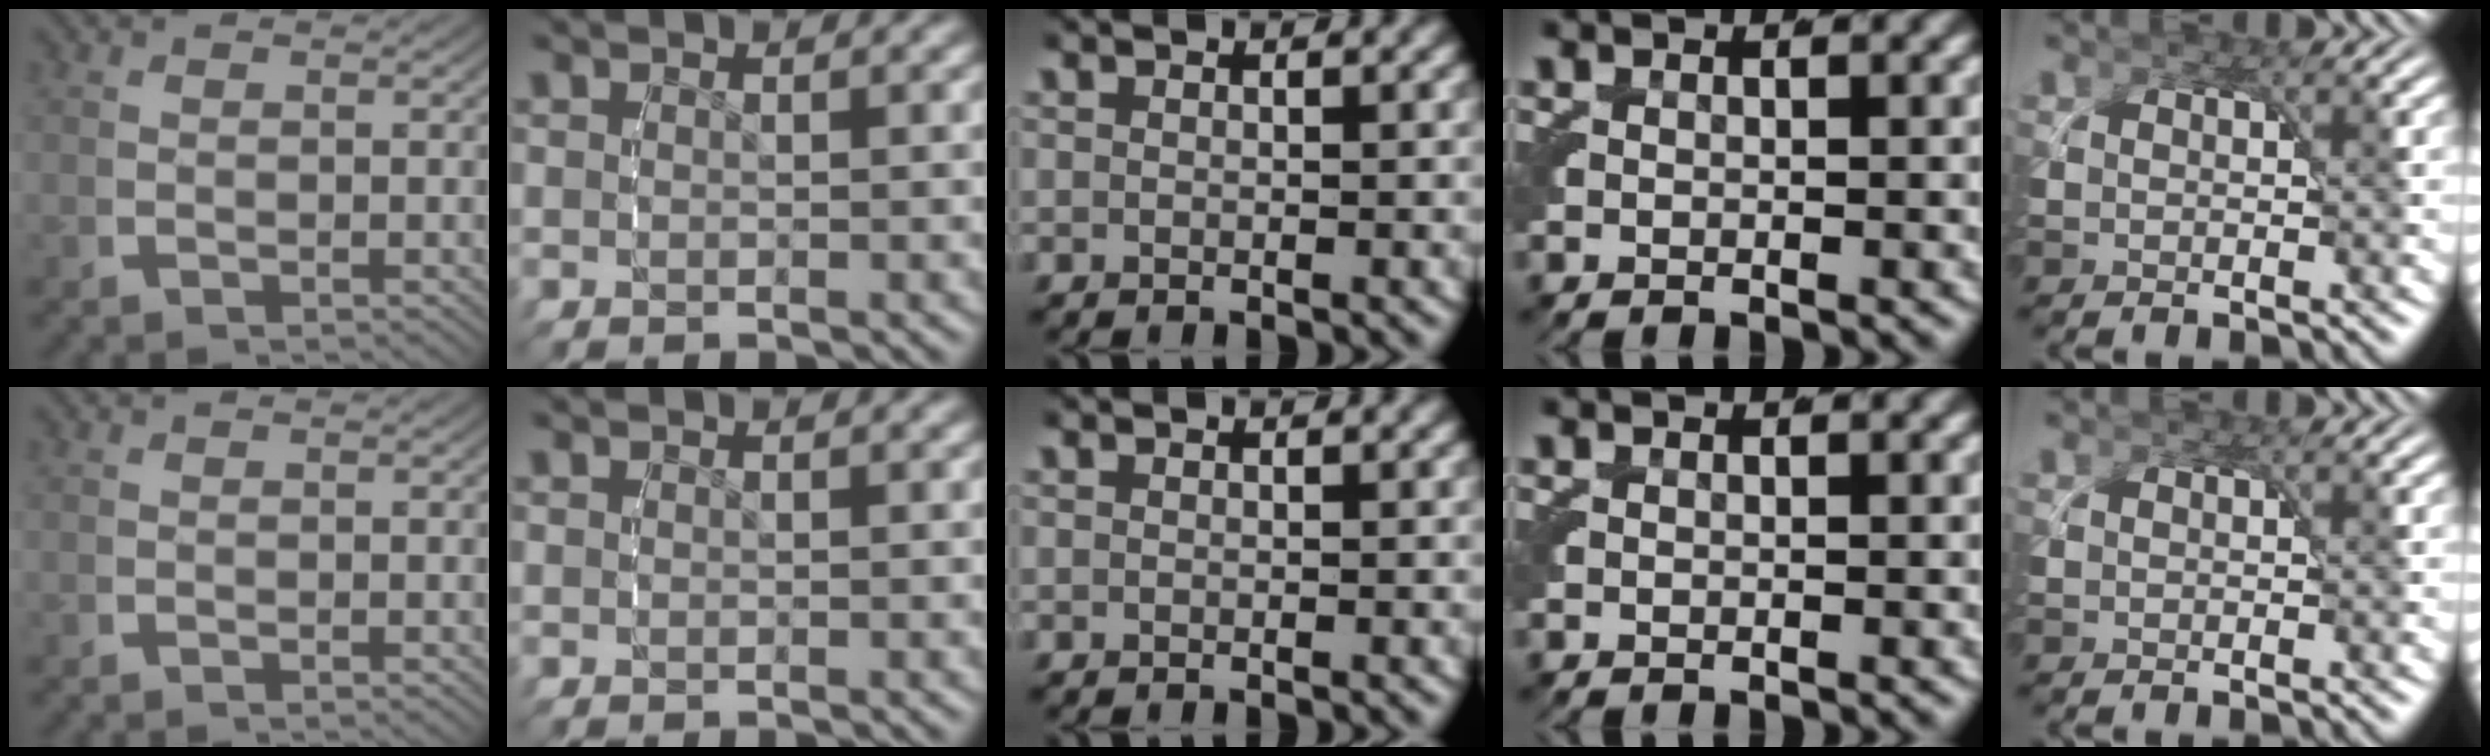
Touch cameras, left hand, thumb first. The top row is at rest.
{}